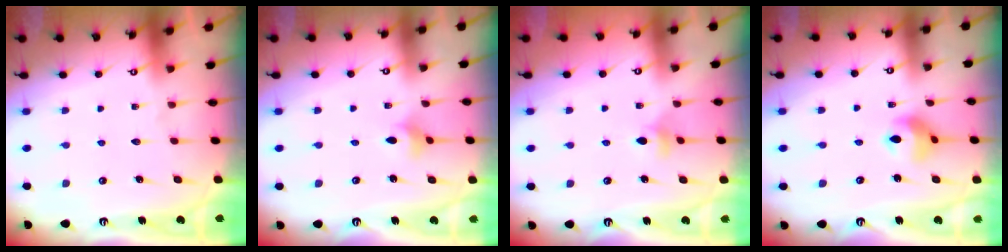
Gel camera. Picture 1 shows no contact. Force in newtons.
{"total": 3.0, "press": 3.0, "slide": 0.5}
{"total": 3.9, "press": 3.8, "slide": 0.7}
{"total": 8.5, "press": 8.4, "slide": 0.8}